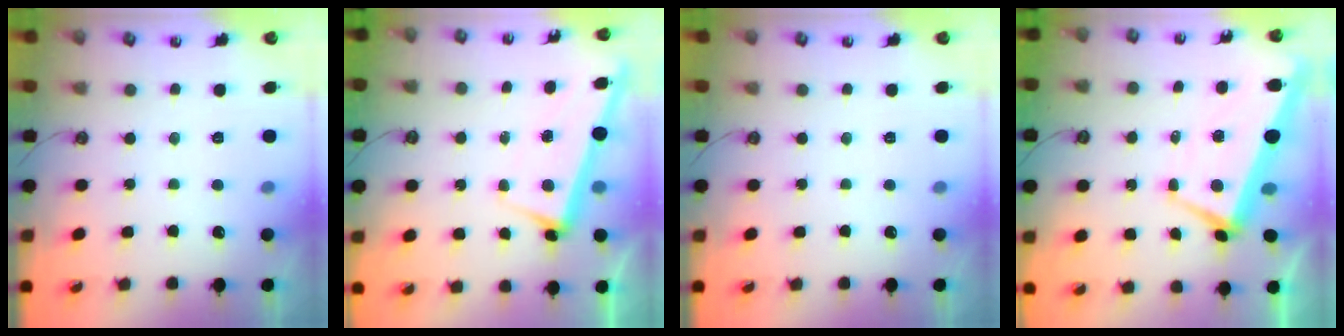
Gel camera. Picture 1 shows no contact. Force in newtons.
{"total": 2.6, "press": 2.5, "slide": 0.9}
{"total": 0.0}
{"total": 2.0, "press": 1.6, "slide": 1.2}